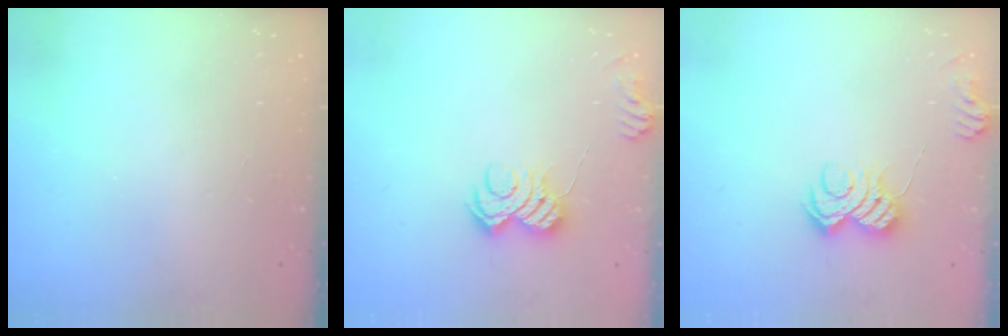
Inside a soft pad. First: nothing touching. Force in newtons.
{"total": 7.9, "press": 7.8, "slide": 1.2}
{"total": 7.9, "press": 7.8, "slide": 1.2}